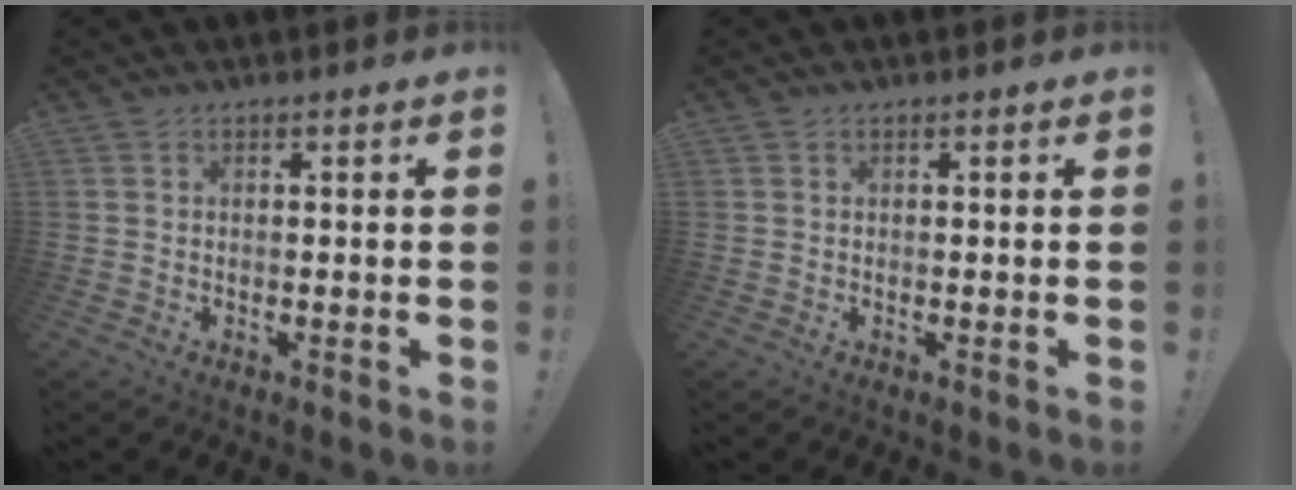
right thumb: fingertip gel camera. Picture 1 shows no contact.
{"total": 0.0}